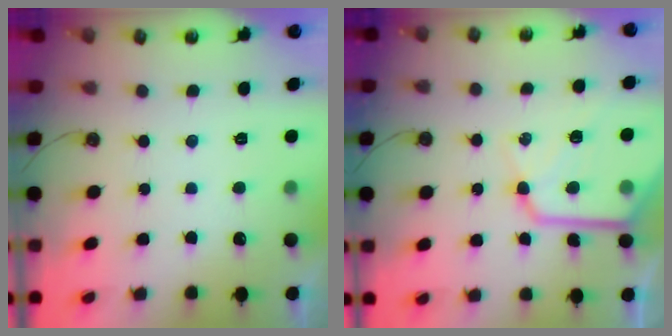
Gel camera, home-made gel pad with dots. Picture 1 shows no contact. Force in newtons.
{"total": 16.7, "press": 16.6, "slide": 1.5}